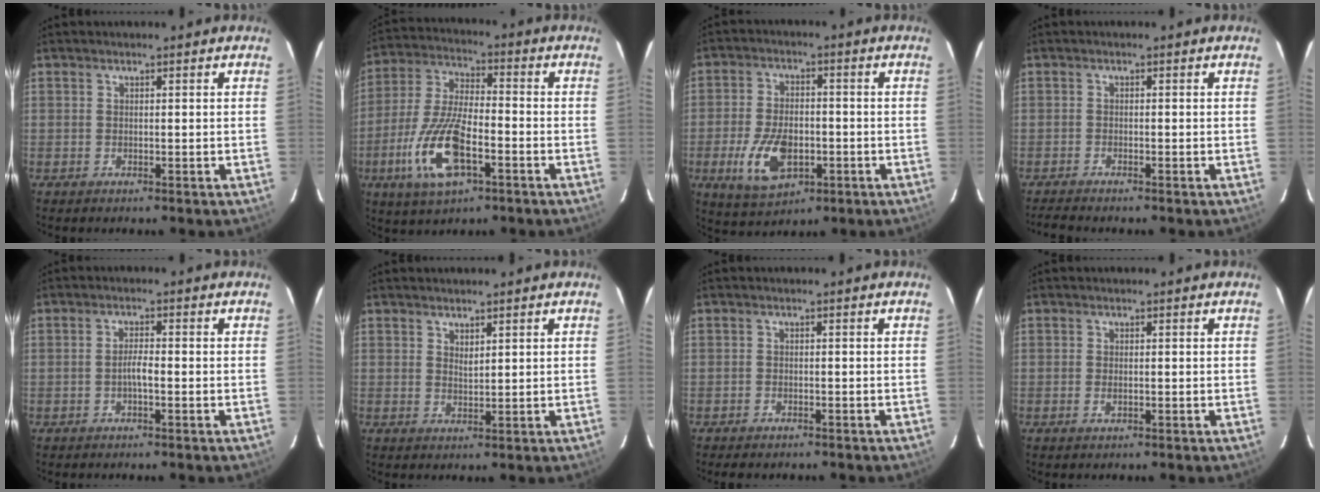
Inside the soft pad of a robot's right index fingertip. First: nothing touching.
{"total": 15.5, "force": [-6.0, 5.8, 13.0], "torque": [-0.283, -0.012, -0.113]}
{"total": 11.7, "force": [-3.7, 6.6, 8.9], "torque": [-0.187, -0.005, -0.055]}
{"total": 3.1, "force": [-2.9, 0.2, 1.3], "torque": [-0.037, -0.008, -0.052]}
{"total": 2.1, "force": [-0.9, 0.3, 1.9], "torque": [-0.037, 0.005, -0.018]}
{"total": 1.6, "force": [1.2, 0.6, 0.9], "torque": [-0.013, 0.000, 0.022]}
{"total": 2.7, "force": [-2.3, 1.1, 0.9], "torque": [-0.026, -0.006, -0.037]}
{"total": 1.3, "force": [-0.4, 0.7, 1.0], "torque": [-0.020, 0.000, -0.007]}